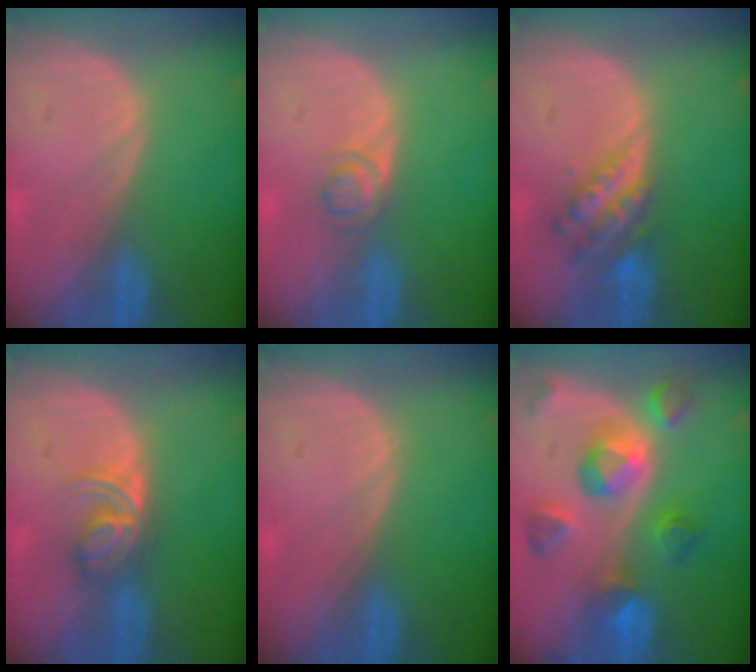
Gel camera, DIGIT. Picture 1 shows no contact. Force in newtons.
{"total": 2.7, "press": 2.7, "slide": 0.2}
{"total": 6.1, "press": 5.3, "slide": 3.0}
{"total": 5.7, "press": 4.7, "slide": 3.3}
{"total": 0.0}
{"total": 9.5, "press": 8.6, "slide": 4.1}